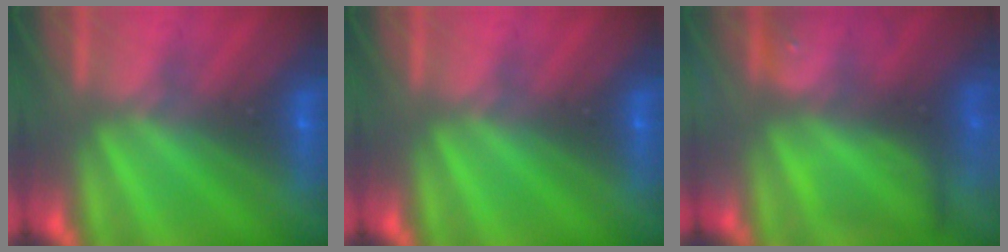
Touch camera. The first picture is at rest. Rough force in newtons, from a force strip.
{"total": 0.0}
{"total": 6.9}